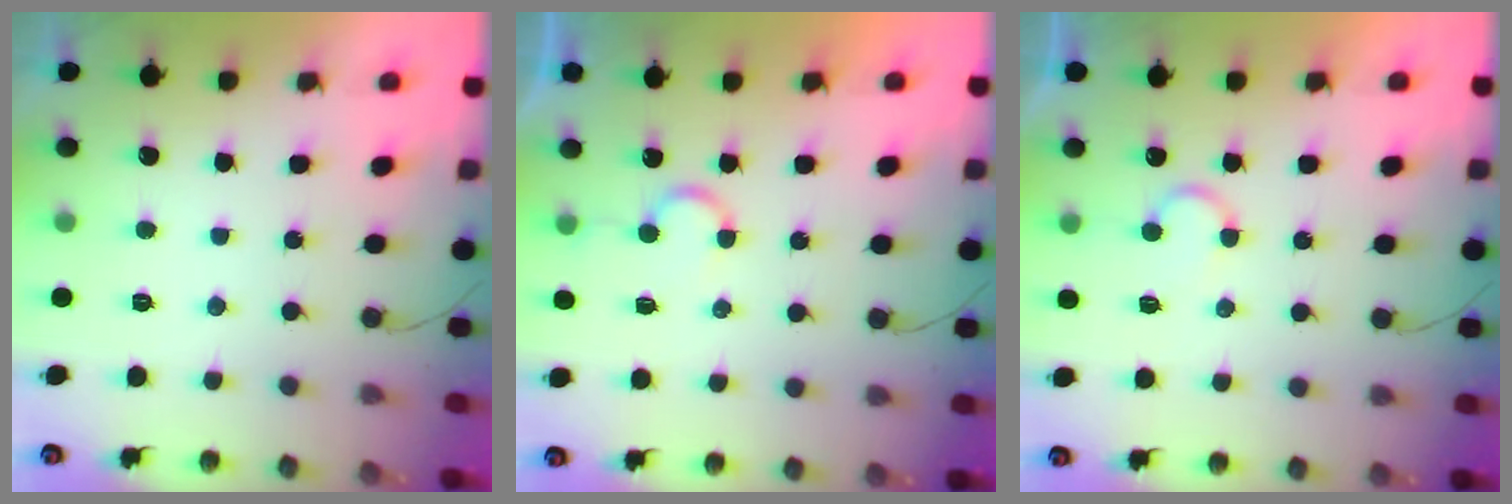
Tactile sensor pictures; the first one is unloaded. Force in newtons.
{"total": 5.4, "press": 5.3, "slide": 0.6}
{"total": 5.8, "press": 5.7, "slide": 0.6}